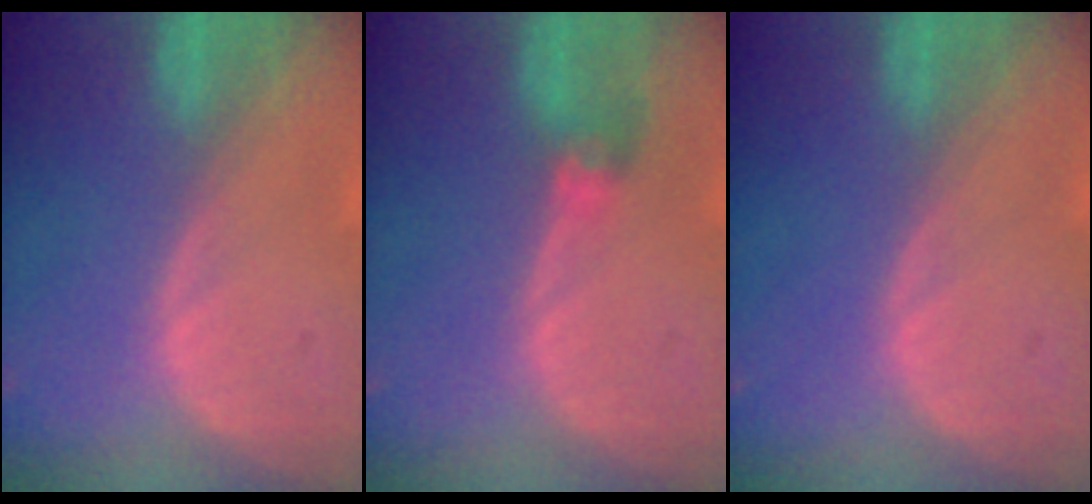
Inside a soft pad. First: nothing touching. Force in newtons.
{"total": 2.7, "press": 2.7, "slide": 0.3}
{"total": 0.0}